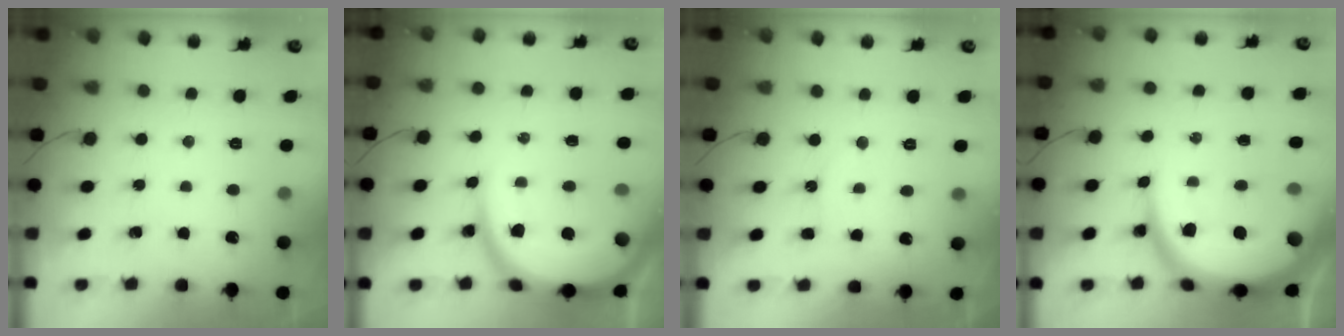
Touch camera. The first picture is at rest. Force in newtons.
{"total": 15.2, "press": 15.2, "slide": 1.1}
{"total": 7.8, "press": 7.7, "slide": 0.7}
{"total": 19.7, "press": 19.6, "slide": 1.6}